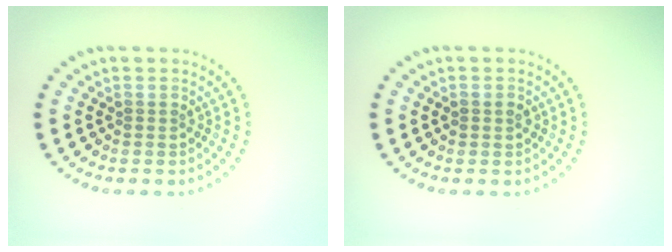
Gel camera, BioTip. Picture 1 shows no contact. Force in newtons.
{"total": 1.0, "press": 1.0, "slide": 0.1}